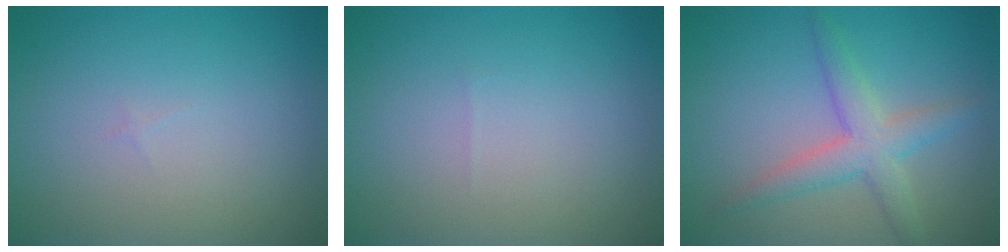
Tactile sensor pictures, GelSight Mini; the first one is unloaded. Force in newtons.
{"total": 0.0}
{"total": 3.6, "press": 3.6, "slide": 0.1}